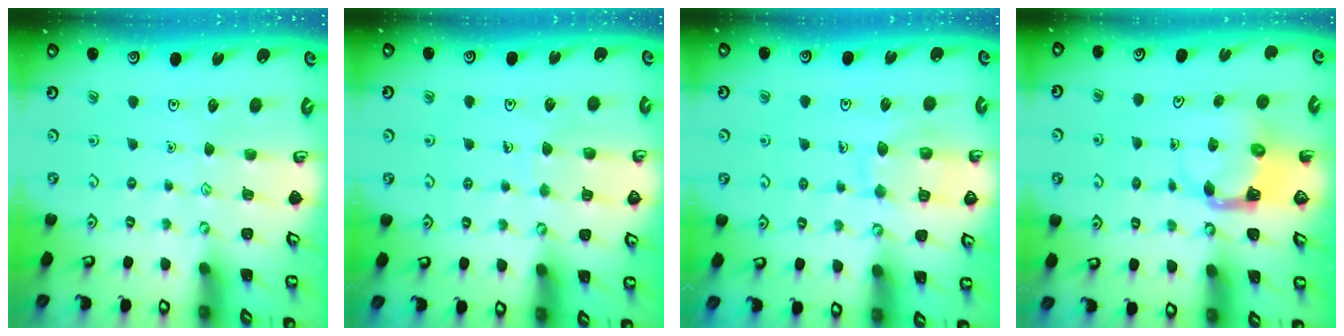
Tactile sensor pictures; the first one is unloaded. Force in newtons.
{"total": 4.9, "press": 4.8, "slide": 0.4}
{"total": 9.9, "press": 9.8, "slide": 1.0}
{"total": 3.9, "press": 3.8, "slide": 0.7}